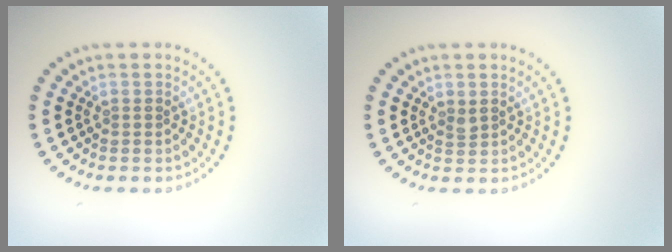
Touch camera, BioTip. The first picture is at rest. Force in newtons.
{"total": 0.6, "press": 0.5, "slide": 0.4}